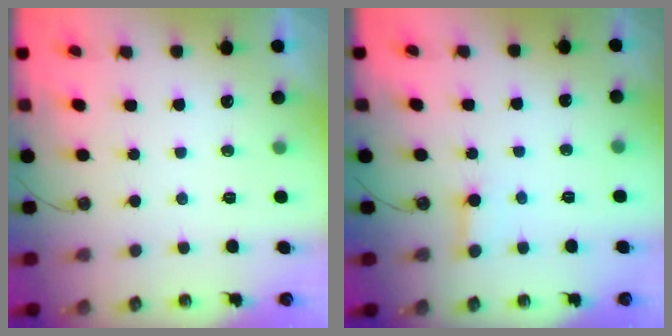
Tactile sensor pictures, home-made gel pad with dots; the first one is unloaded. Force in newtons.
{"total": 2.5, "press": 2.5, "slide": 0.1}